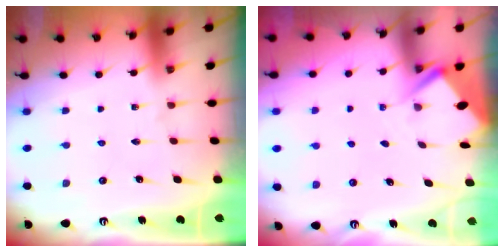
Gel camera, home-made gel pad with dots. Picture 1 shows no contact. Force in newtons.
{"total": 2.8, "press": 2.8, "slide": 0.4}